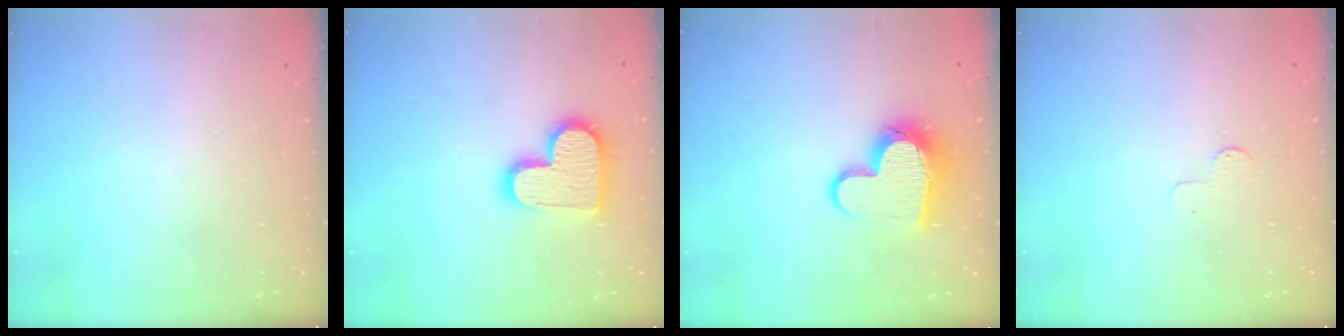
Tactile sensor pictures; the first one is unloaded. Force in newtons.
{"total": 14.2, "press": 14.2, "slide": 0.9}
{"total": 13.2, "press": 13.2, "slide": 1.1}
{"total": 2.6, "press": 2.6, "slide": 0.3}